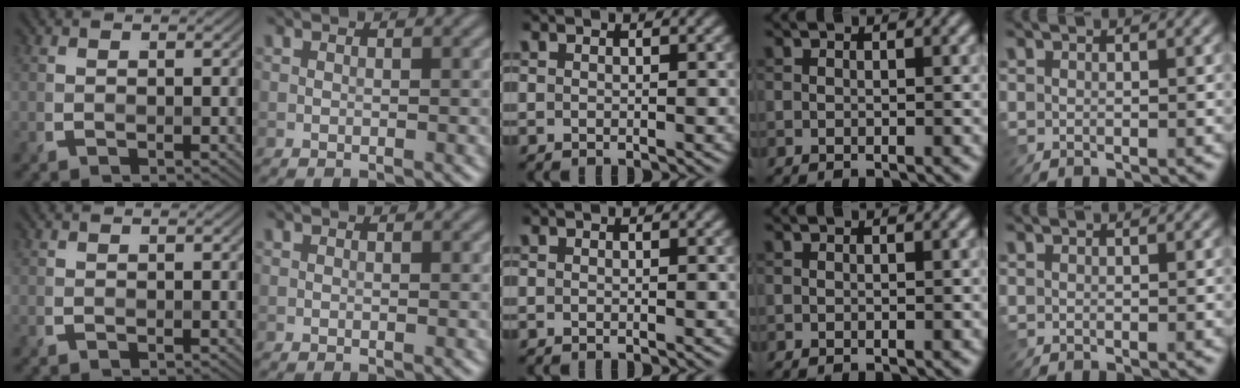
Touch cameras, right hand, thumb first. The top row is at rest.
{}